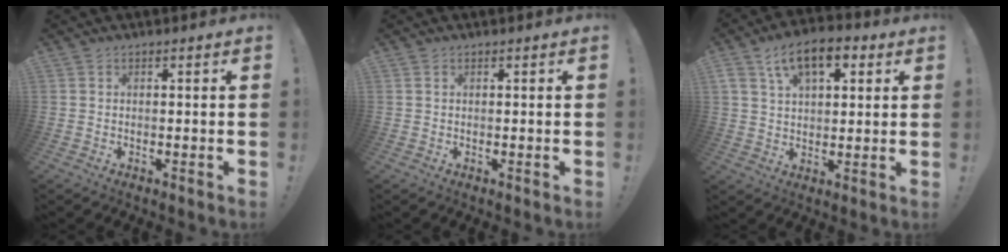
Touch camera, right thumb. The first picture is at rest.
{"total": 0.0}
{"total": 12.1, "force": [5.5, 6.5, 8.6], "torque": [-0.140, -0.005, 0.101]}